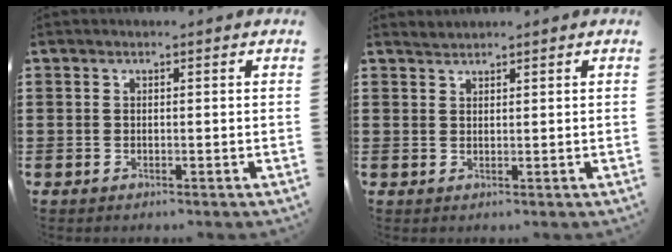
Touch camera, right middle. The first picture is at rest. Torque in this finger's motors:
{"motor_torque": [-0.56, -0.18, -0.02, -0.02]}